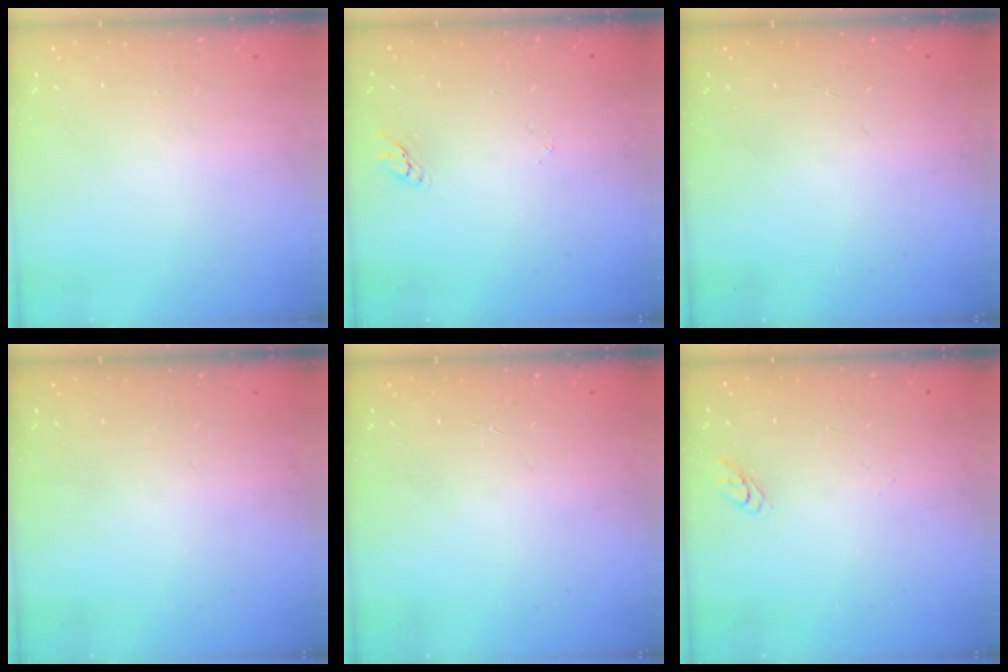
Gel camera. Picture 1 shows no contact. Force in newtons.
{"total": 2.0, "press": 2.0, "slide": 0.2}
{"total": 1.9, "press": 1.9, "slide": 0.2}
{"total": 0.0}
{"total": 0.9, "press": 0.9, "slide": 0.1}
{"total": 2.7, "press": 2.7, "slide": 0.3}